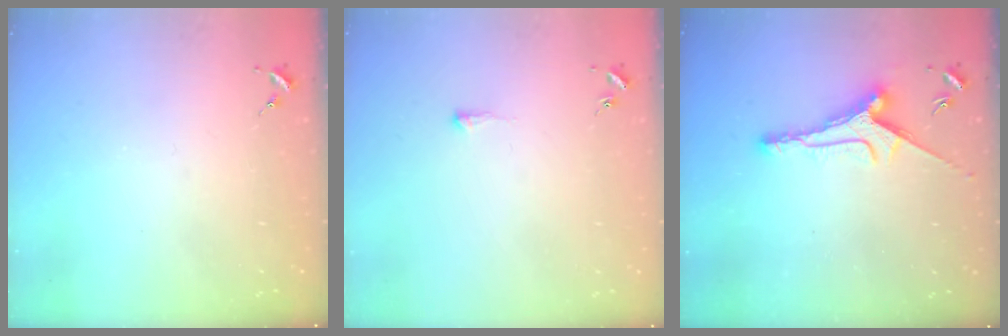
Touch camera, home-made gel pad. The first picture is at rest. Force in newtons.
{"total": 2.9, "press": 2.8, "slide": 0.5}
{"total": 8.4, "press": 8.4, "slide": 0.3}